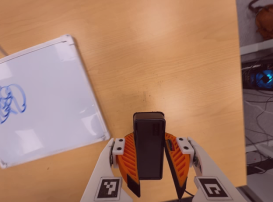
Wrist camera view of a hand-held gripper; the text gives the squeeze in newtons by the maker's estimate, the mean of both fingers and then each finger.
{"total": 8.1, "left": 7.6, "right": 8.6}